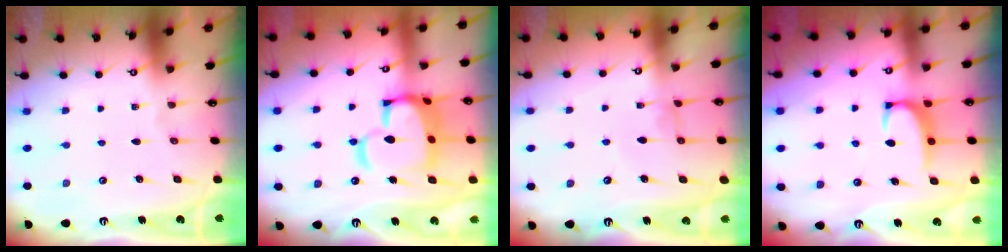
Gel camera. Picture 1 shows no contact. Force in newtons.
{"total": 13.3, "press": 13.2, "slide": 1.6}
{"total": 1.0, "press": 0.9, "slide": 0.4}
{"total": 2.2, "press": 2.1, "slide": 0.7}